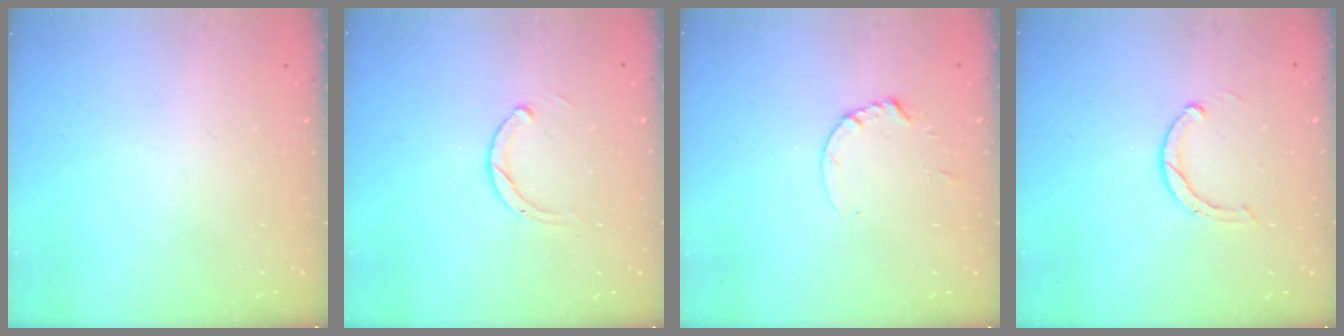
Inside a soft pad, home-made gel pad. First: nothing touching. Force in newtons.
{"total": 2.5, "press": 2.5, "slide": 0.3}
{"total": 1.8, "press": 1.7, "slide": 0.2}
{"total": 2.9, "press": 2.9, "slide": 0.4}